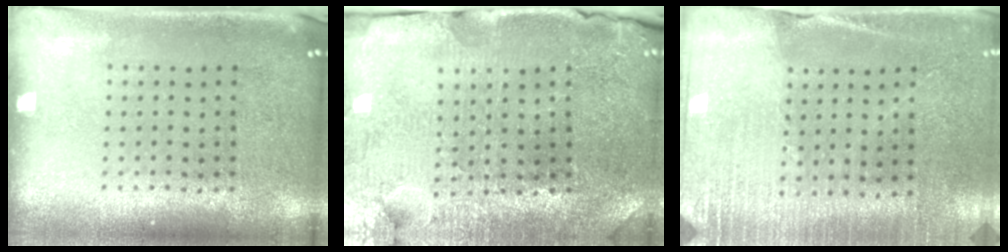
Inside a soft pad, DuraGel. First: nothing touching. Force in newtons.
{"total": 3.8, "press": 3.7, "slide": 0.7}
{"total": 2.7, "press": 2.7, "slide": 0.6}